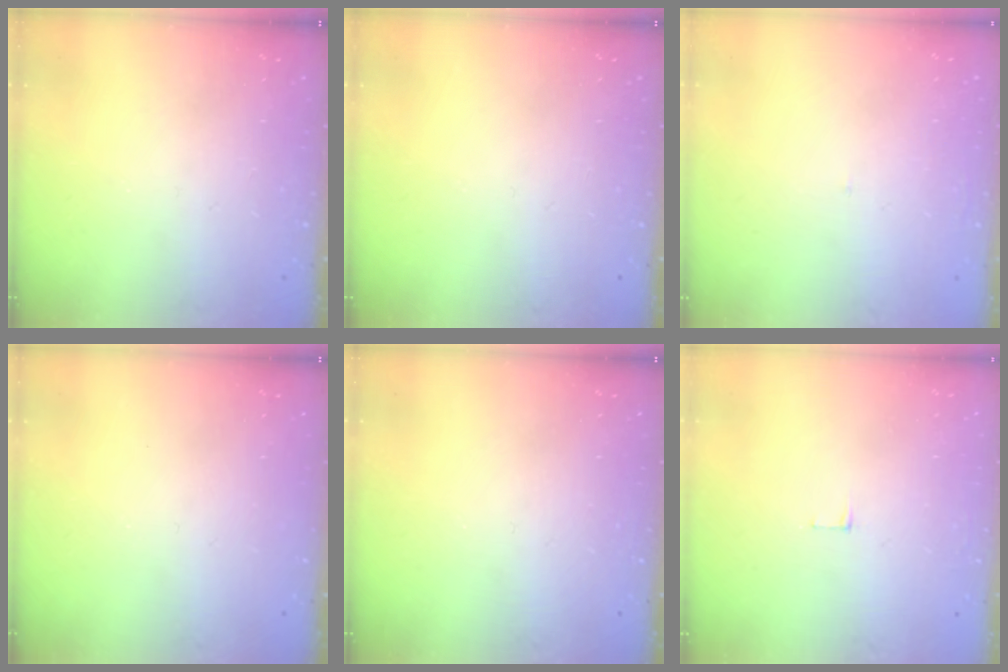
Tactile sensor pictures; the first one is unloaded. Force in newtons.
{"total": 0.0}
{"total": 1.7, "press": 1.6, "slide": 0.1}
{"total": 0.0}
{"total": 0.0}
{"total": 3.8, "press": 3.8, "slide": 0.3}